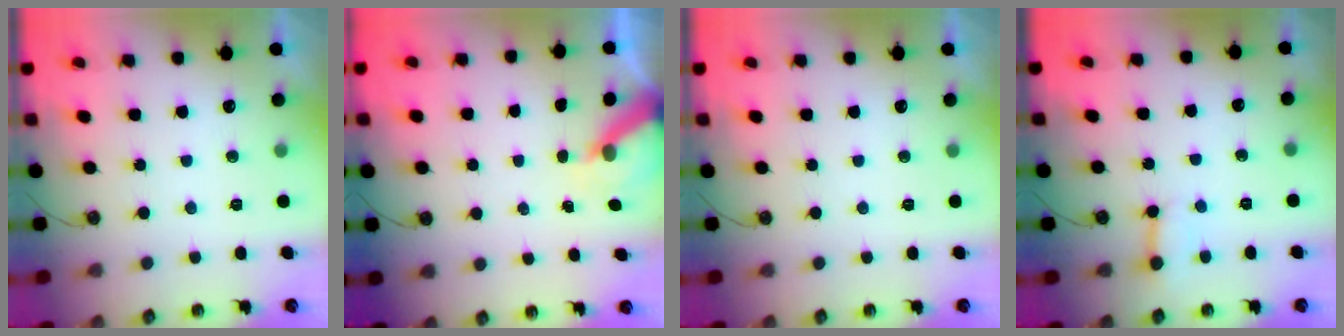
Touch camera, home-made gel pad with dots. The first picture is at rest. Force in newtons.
{"total": 6.3, "press": 6.2, "slide": 0.7}
{"total": 0.0}
{"total": 3.1, "press": 3.0, "slide": 0.4}